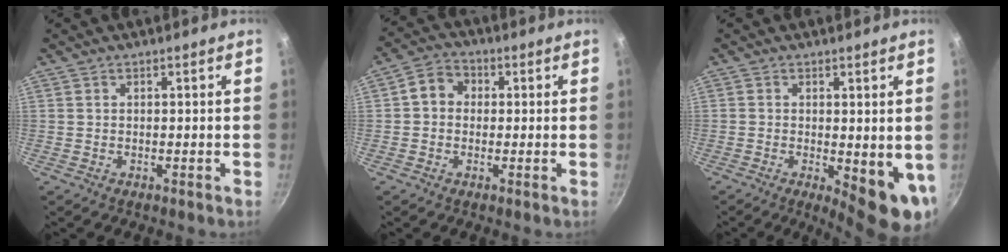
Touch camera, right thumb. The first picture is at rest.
{"total": 5.5, "force": [0.5, 4.7, 2.9], "torque": [-0.029, 0.012, -0.008]}
{"total": 9.3, "force": [-0.9, 3.5, 8.6], "torque": [-0.100, -0.015, -0.006]}